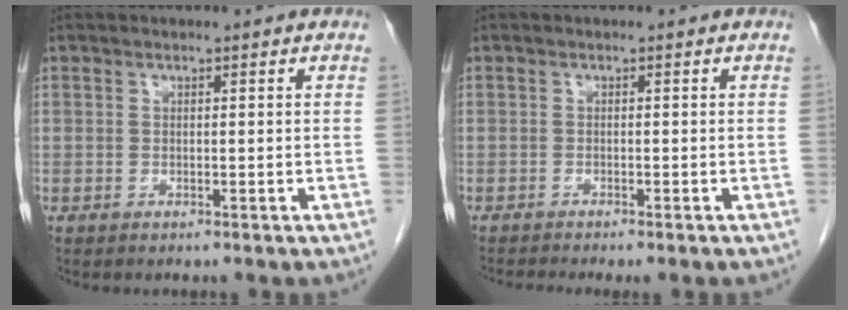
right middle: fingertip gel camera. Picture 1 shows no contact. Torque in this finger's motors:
{"motor_torque": [1.13, -1.01, 0.11, 0.07]}